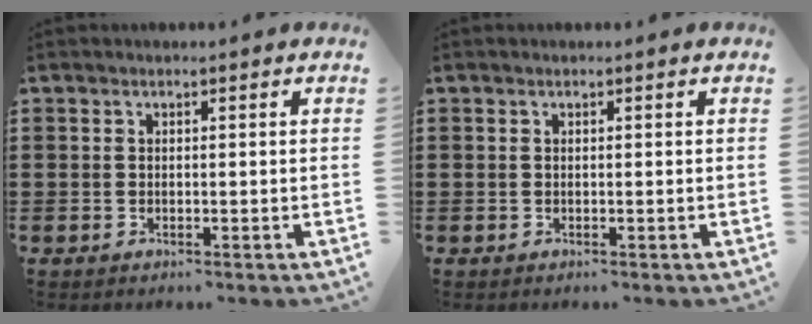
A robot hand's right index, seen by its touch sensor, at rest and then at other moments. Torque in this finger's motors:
{"motor_torque": [1.16, 0.98, 0.00, 0.01]}